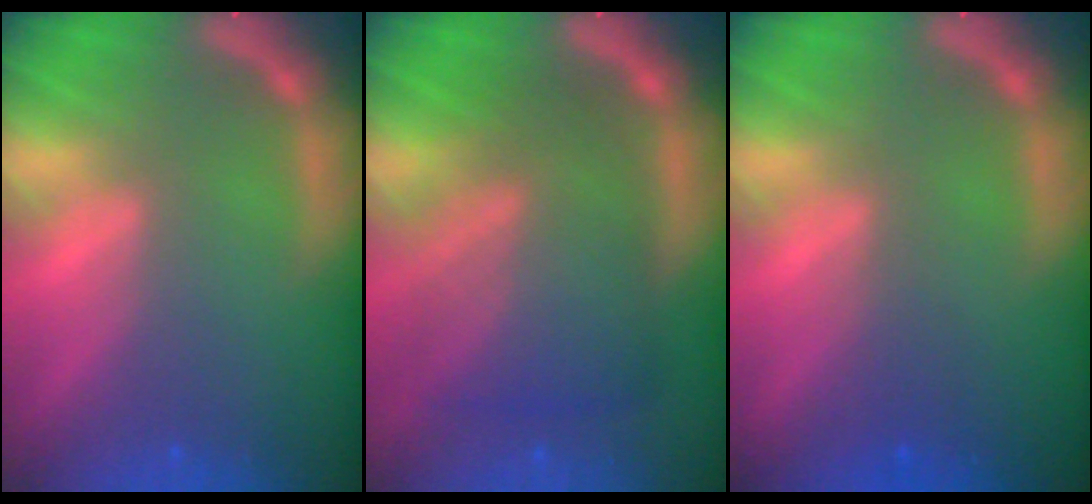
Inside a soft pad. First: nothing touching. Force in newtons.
{"total": 8.6}
{"total": 1.5}